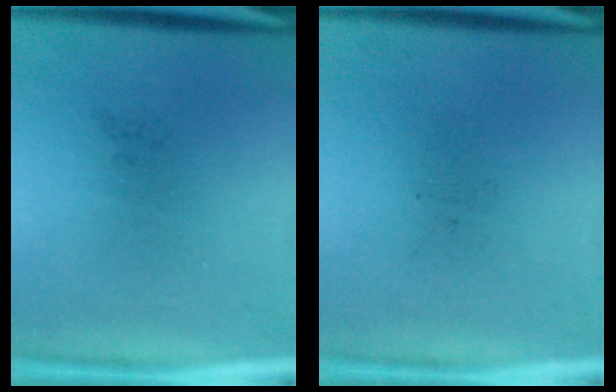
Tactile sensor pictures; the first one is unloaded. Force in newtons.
{"total": 0.0}